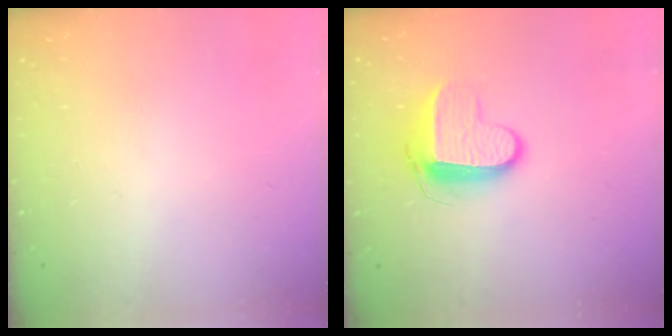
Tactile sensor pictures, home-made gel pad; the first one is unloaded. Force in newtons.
{"total": 10.3, "press": 10.3, "slide": 1.1}